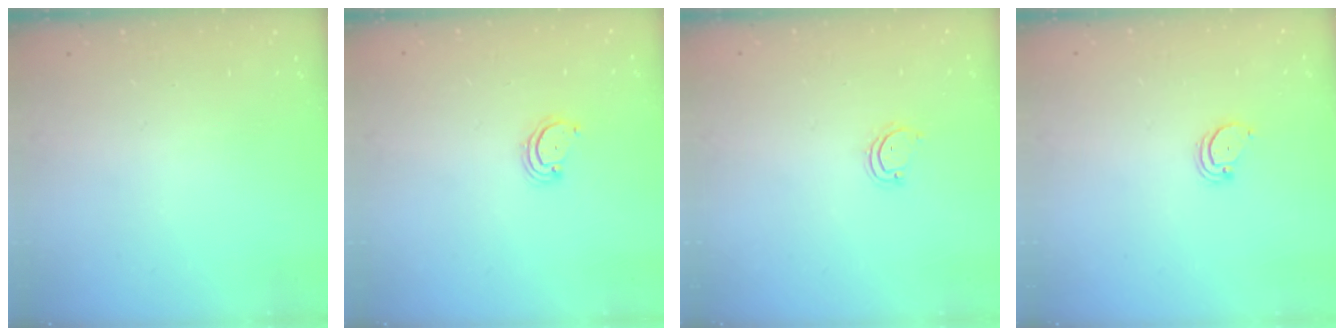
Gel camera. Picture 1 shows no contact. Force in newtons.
{"total": 2.3, "press": 2.2, "slide": 0.2}
{"total": 2.8, "press": 2.8, "slide": 0.3}
{"total": 2.1, "press": 2.1, "slide": 0.2}